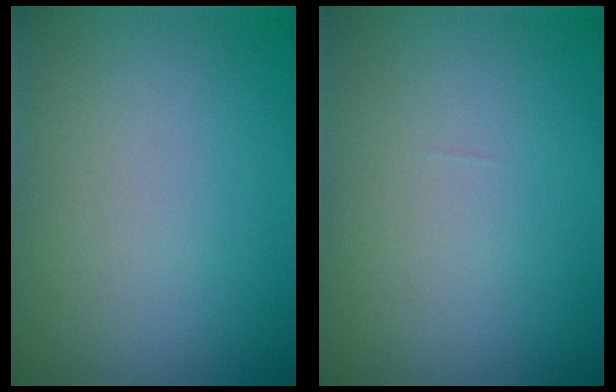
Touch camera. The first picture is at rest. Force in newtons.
{"total": 0.0}